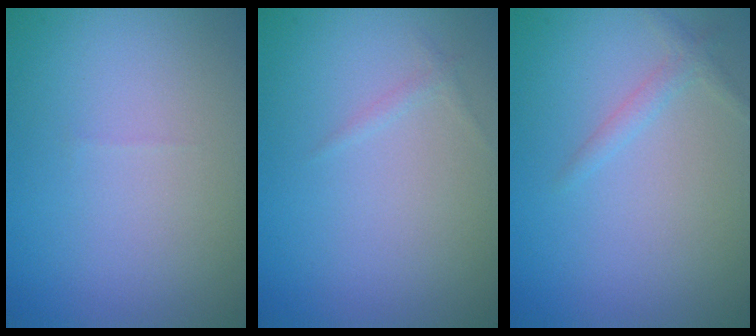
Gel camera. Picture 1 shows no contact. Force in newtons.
{"total": 0.5, "press": 0.5, "slide": 0.1}
{"total": 1.1, "press": 1.1, "slide": 0.0}